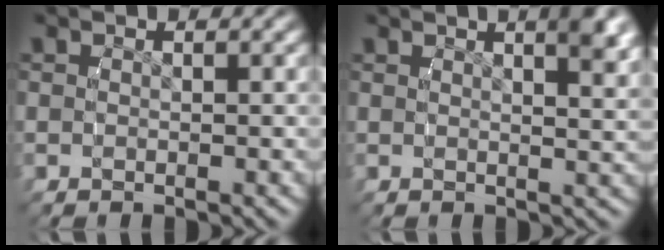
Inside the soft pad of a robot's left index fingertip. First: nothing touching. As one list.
[{"total": 2.8, "force": [1.3, 0.3, 2.4], "torque": [-0.027, 0.002, 0.022]}]